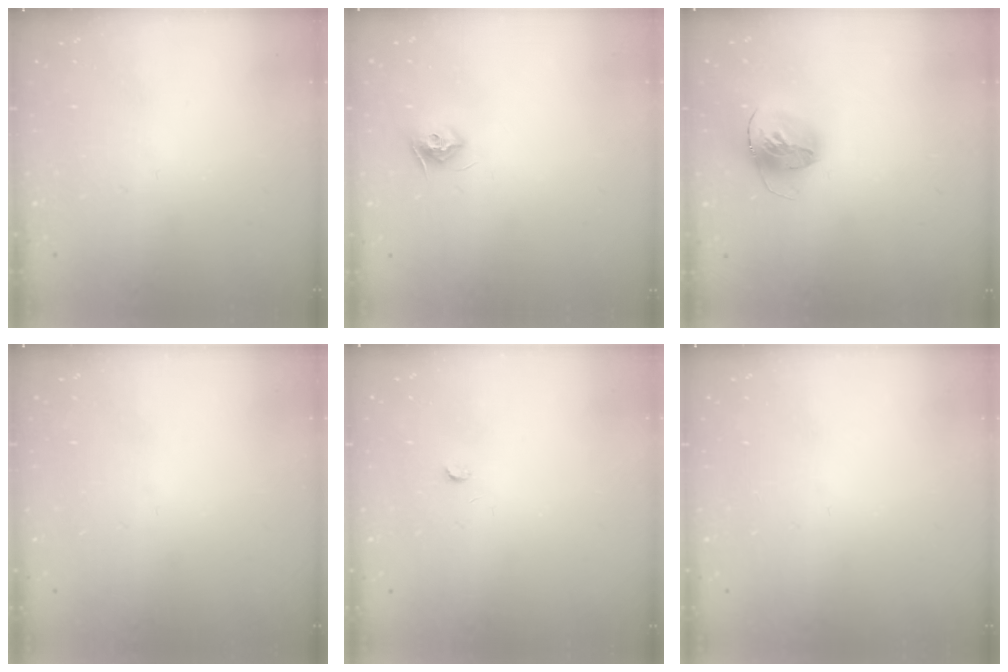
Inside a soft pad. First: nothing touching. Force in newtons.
{"total": 8.2, "press": 8.2, "slide": 0.1}
{"total": 15.4, "press": 15.3, "slide": 1.7}
{"total": 0.0}
{"total": 2.5, "press": 2.5, "slide": 0.4}
{"total": 0.0}